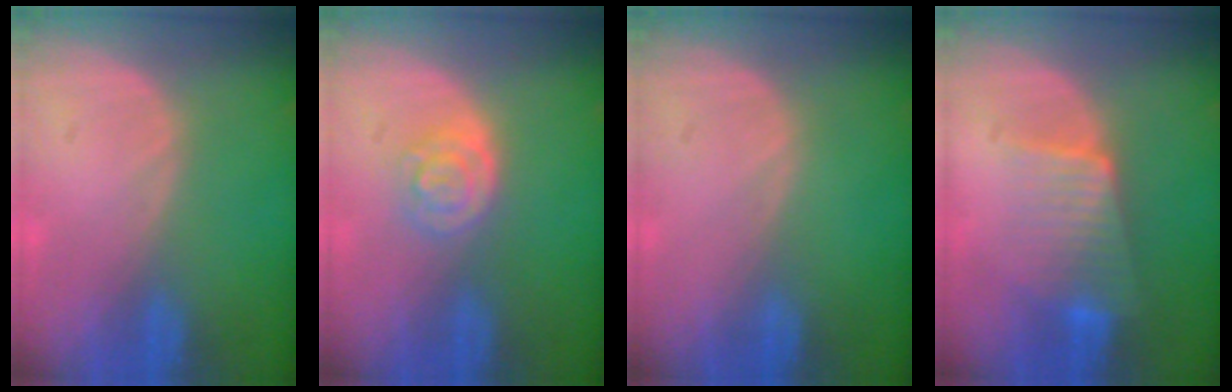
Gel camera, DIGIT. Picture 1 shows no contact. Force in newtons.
{"total": 4.1, "press": 3.7, "slide": 1.9}
{"total": 0.0}
{"total": 6.5, "press": 6.1, "slide": 2.1}